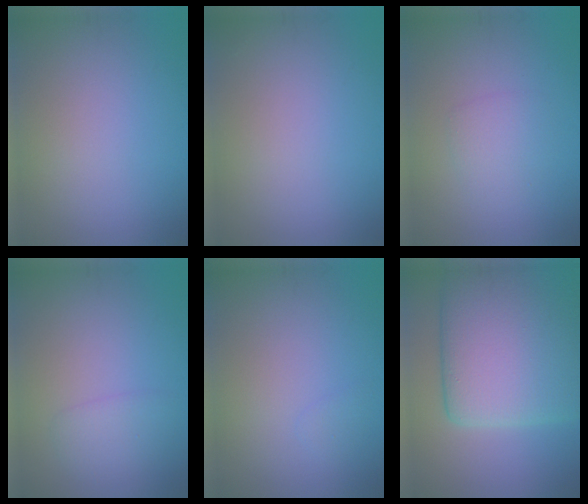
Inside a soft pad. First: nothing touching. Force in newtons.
{"total": 0.0}
{"total": 1.8, "press": 1.8, "slide": 0.2}
{"total": 1.9, "press": 1.9, "slide": 0.1}
{"total": 0.7, "press": 0.7, "slide": 0.0}
{"total": 14.6, "press": 14.6, "slide": 0.8}